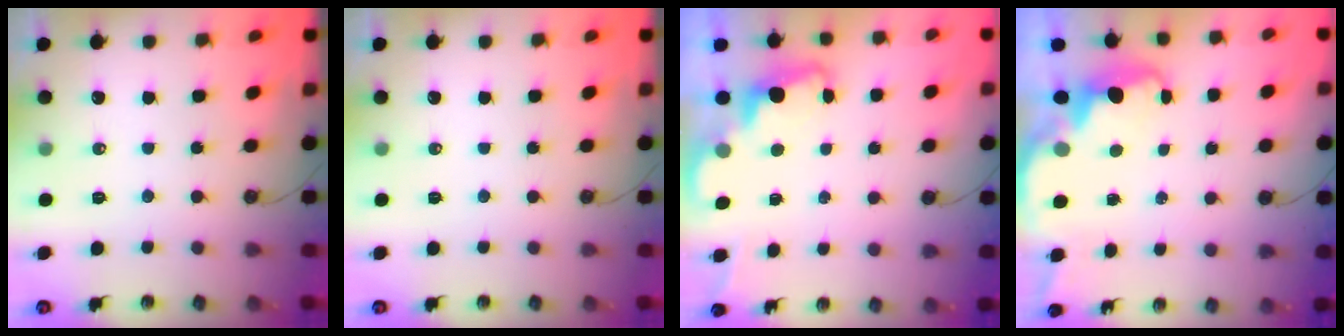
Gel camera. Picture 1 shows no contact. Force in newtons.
{"total": 0.0}
{"total": 2.2, "press": 2.2, "slide": 0.5}
{"total": 3.0, "press": 3.0, "slide": 0.5}